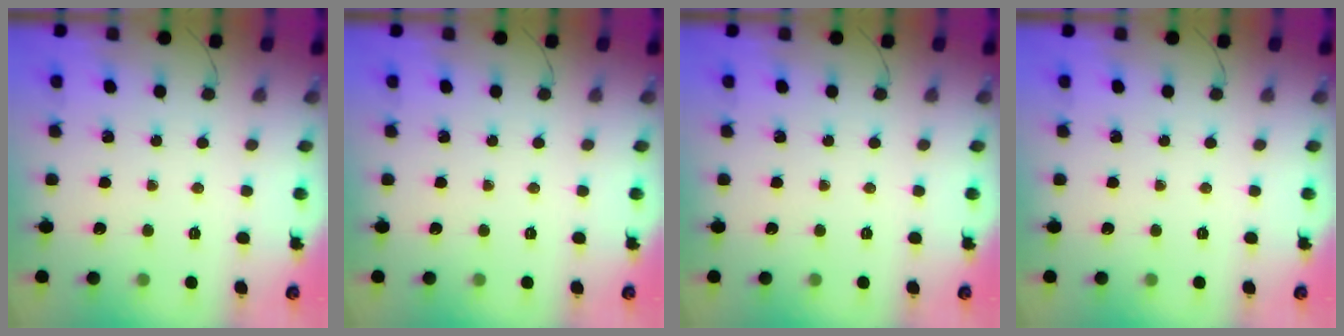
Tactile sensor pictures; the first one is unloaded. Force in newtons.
{"total": 0.0}
{"total": 0.0}
{"total": 0.0}